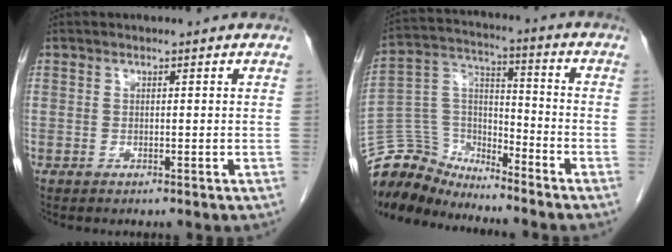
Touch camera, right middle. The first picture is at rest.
{"total": 11.5, "force": [-11.2, 2.3, 0.3], "torque": [-0.013, 0.045, -0.222]}